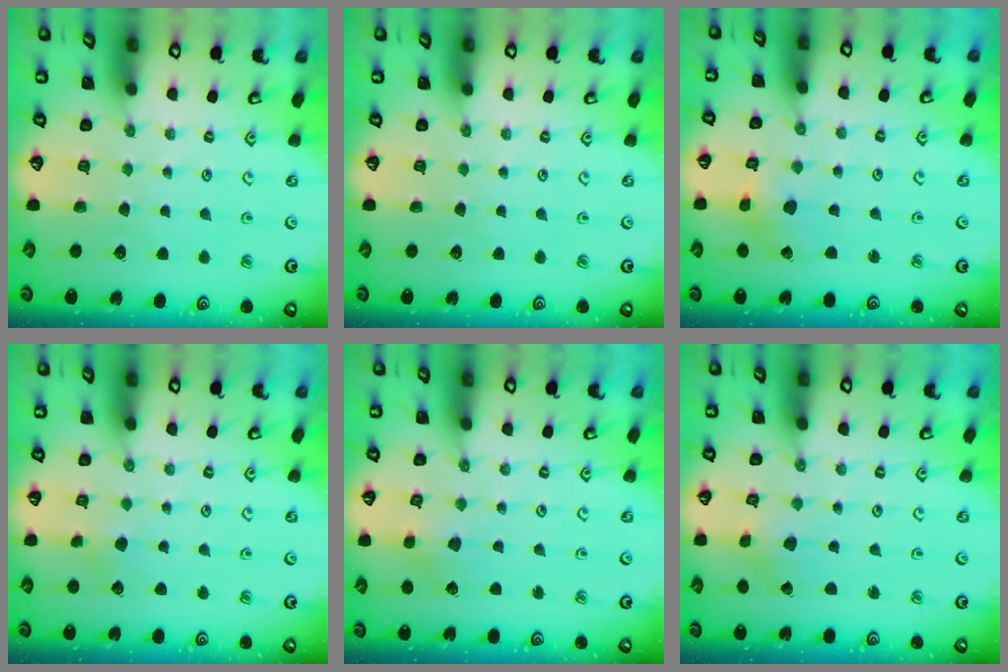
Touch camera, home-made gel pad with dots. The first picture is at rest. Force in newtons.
{"total": 0.0}
{"total": 2.8, "press": 2.7, "slide": 0.4}
{"total": 1.8, "press": 1.7, "slide": 0.4}
{"total": 3.0, "press": 3.0, "slide": 0.4}
{"total": 0.9, "press": 0.9, "slide": 0.1}